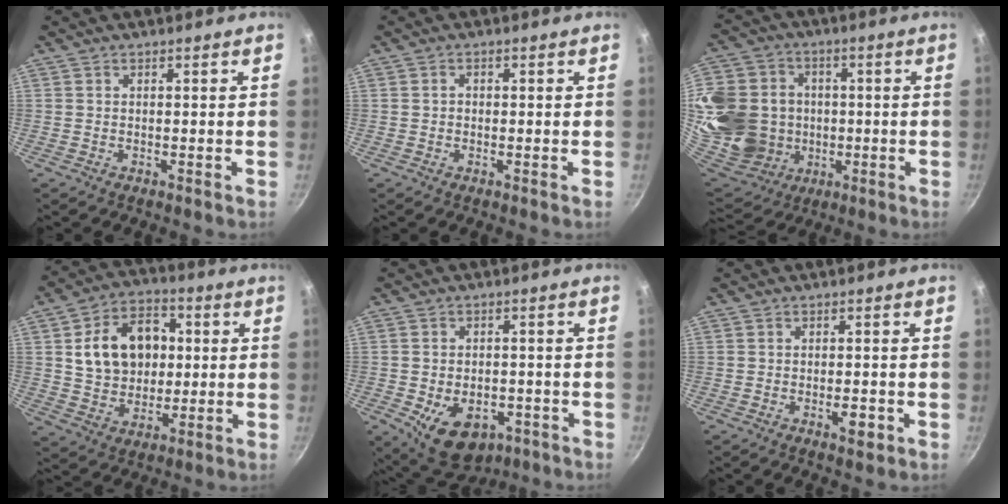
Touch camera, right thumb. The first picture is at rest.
{"total": 0.9, "force": [-0.1, 0.8, 0.5], "torque": [-0.007, 0.005, -0.003]}
{"total": 25.9, "force": [-0.2, 22.6, 12.6], "torque": [-0.291, 0.027, 0.018]}
{"total": 15.7, "force": [2.3, 11.9, 10.0], "torque": [-0.130, 0.015, 0.038]}
{"total": 11.5, "force": [-4.3, 7.5, 7.5], "torque": [-0.087, 0.003, -0.048]}
{"total": 3.0, "force": [-1.1, 1.2, 2.4], "torque": [-0.031, 0.006, -0.015]}